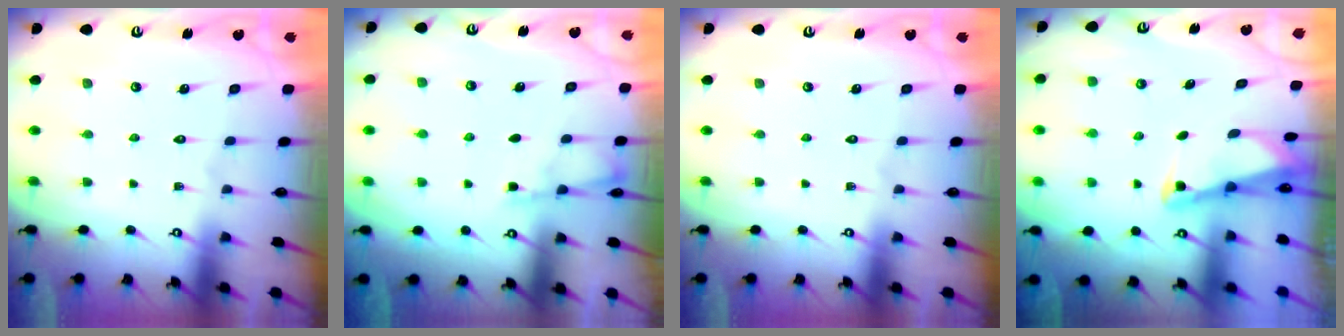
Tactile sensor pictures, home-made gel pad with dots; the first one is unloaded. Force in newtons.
{"total": 3.3, "press": 3.3, "slide": 0.4}
{"total": 0.0}
{"total": 2.2, "press": 2.2, "slide": 0.3}